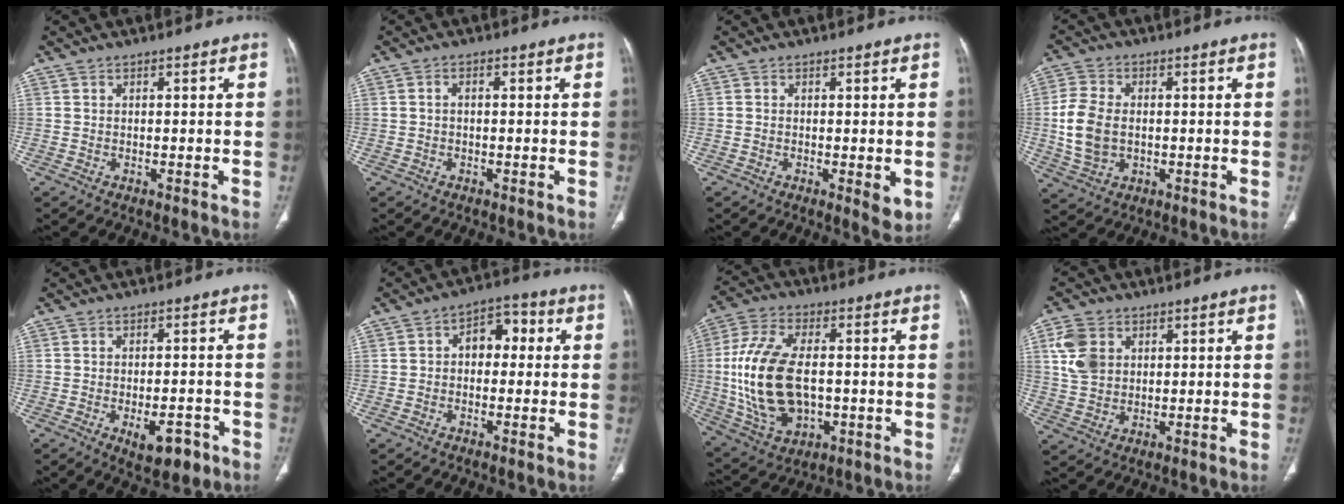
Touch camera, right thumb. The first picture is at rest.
{"total": 1.1, "force": [0.0, 0.6, 0.9], "torque": [-0.013, 0.006, -0.003]}
{"total": 3.2, "force": [-0.6, 1.3, 2.9], "torque": [-0.037, -0.009, -0.007]}
{"total": 9.3, "force": [-0.3, 6.5, 6.7], "torque": [-0.138, 0.003, -0.004]}
{"total": 7.1, "force": [-3.4, 3.3, 5.3], "torque": [-0.064, 0.013, -0.041]}
{"total": 6.8, "force": [0.5, 4.6, 4.9], "torque": [-0.044, 0.028, -0.004]}
{"total": 18.8, "force": [-0.6, 11.0, 15.3], "torque": [-0.309, 0.003, 0.002]}
{"total": 8.7, "force": [2.9, 6.4, 5.1], "torque": [-0.096, -0.005, 0.063]}